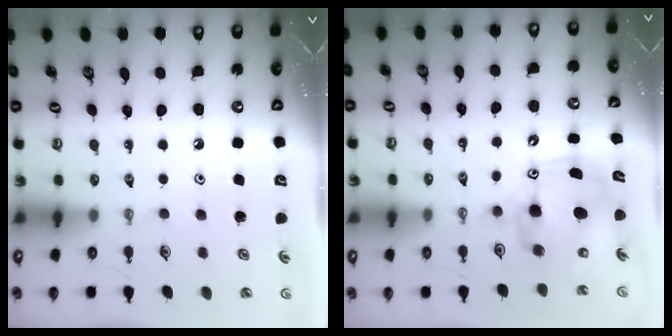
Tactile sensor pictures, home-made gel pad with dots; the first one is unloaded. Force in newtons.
{"total": 9.4, "press": 9.1, "slide": 2.2}